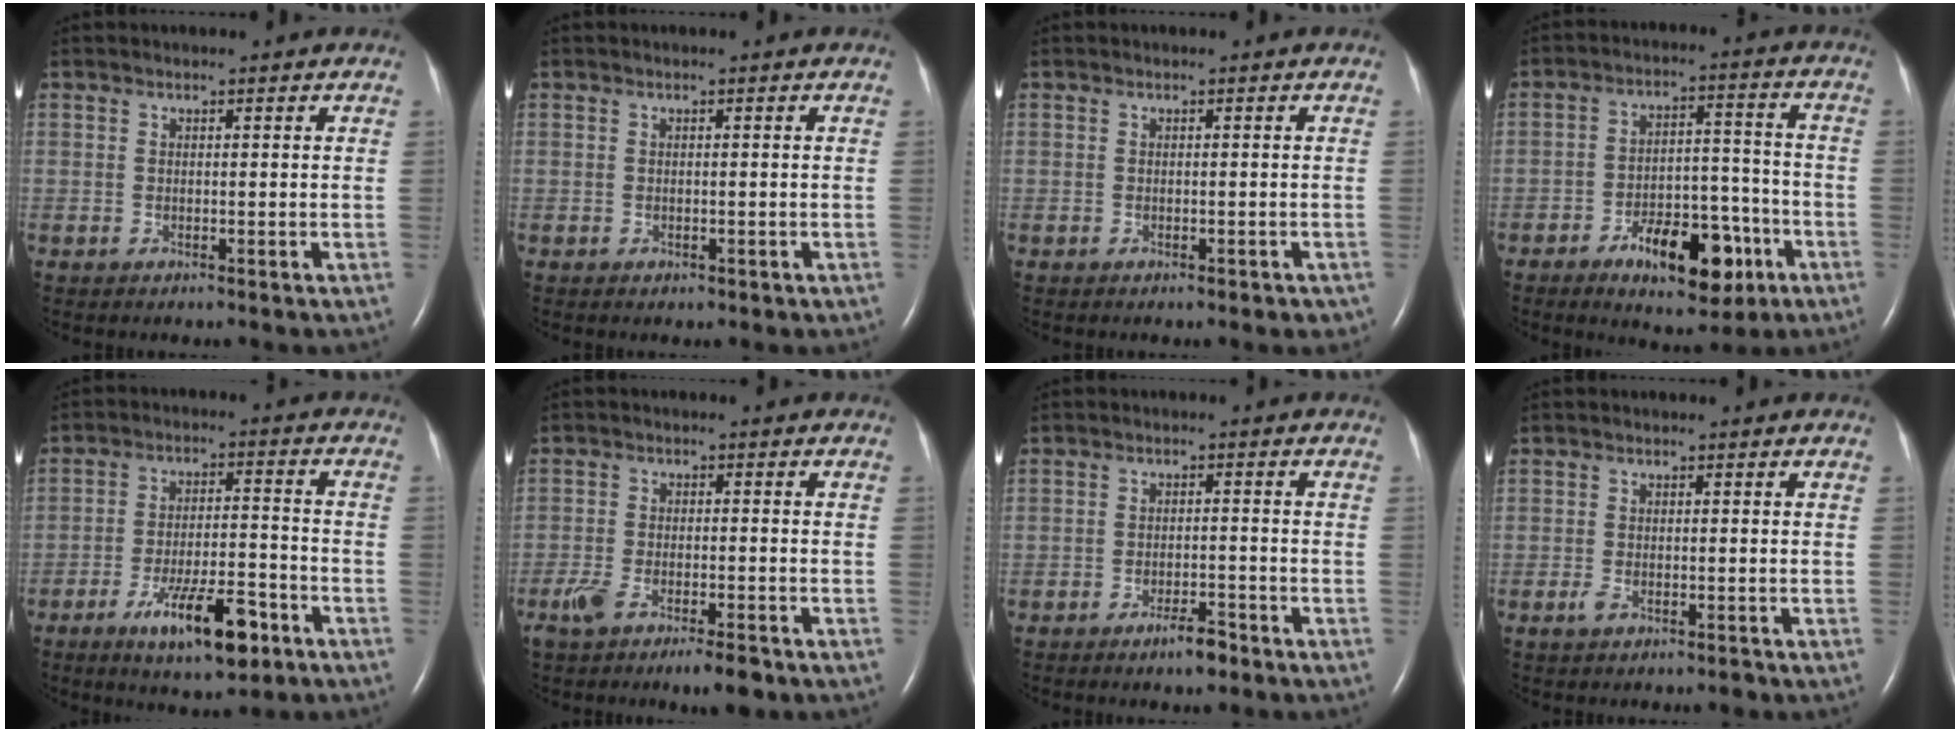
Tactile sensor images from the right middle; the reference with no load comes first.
{"total": 0.6, "force": [-0.3, 0.4, 0.3], "torque": [-0.008, 0.000, 0.000]}
{"total": 2.1, "force": [-1.5, 0.8, 1.2], "torque": [-0.011, -0.002, -0.012]}
{"total": 12.0, "force": [-6.3, 5.2, 8.8], "torque": [-0.130, 0.018, -0.087]}
{"total": 10.8, "force": [-6.2, 2.6, 8.4], "torque": [-0.146, -0.005, -0.096]}
{"total": 6.6, "force": [-4.6, 1.6, 4.5], "torque": [-0.083, -0.007, -0.074]}
{"total": 3.3, "force": [-2.5, 0.7, 2.1], "torque": [-0.038, 0.000, -0.041]}
{"total": 1.8, "force": [-1.1, 0.6, 1.3], "torque": [-0.029, -0.002, -0.020]}